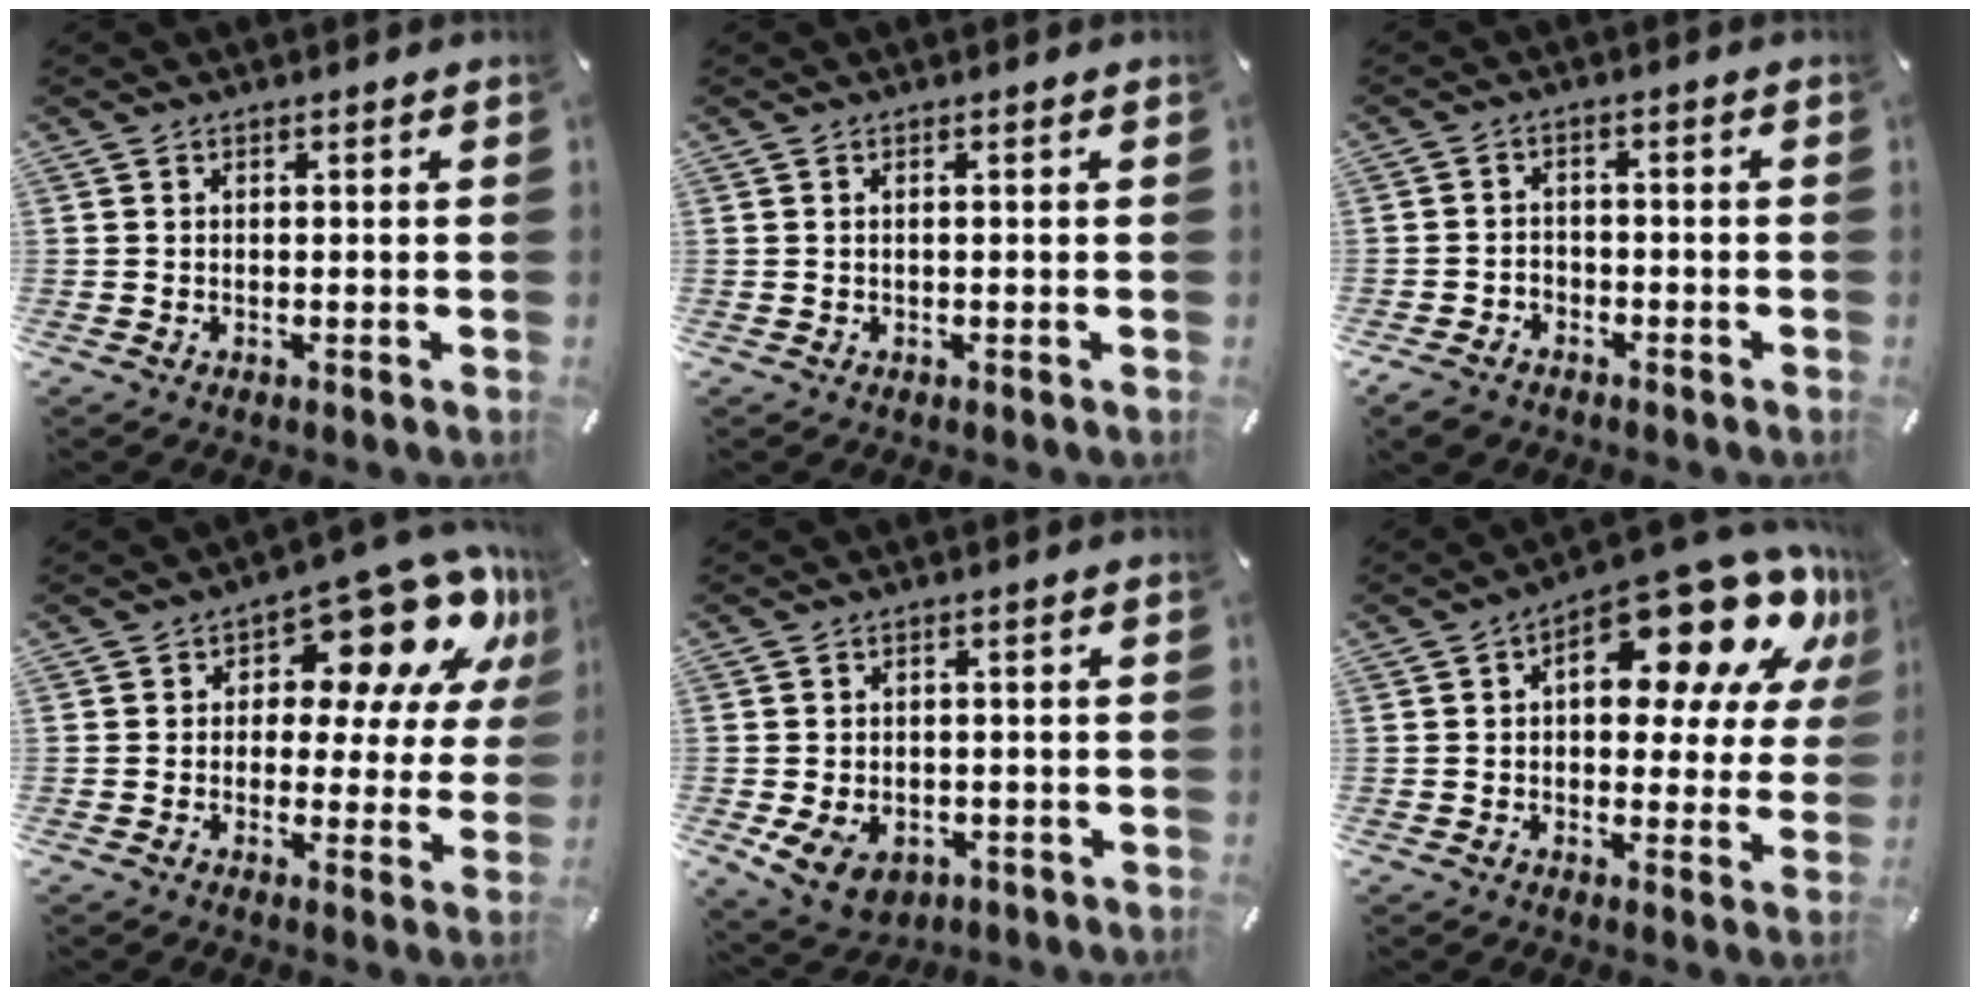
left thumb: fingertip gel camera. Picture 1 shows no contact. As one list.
[{"total": 0.6, "force": [-0.1, 0.1, 0.6], "torque": [-0.011, -0.001, -0.001]}, {"total": 4.8, "force": [-3.5, 2.9, 1.3], "torque": [-0.030, 0.019, -0.070]}, {"total": 16.5, "force": [9.5, 8.4, 10.6], "torque": [-0.141, -0.071, 0.163]}, {"total": 7.3, "force": [-2.4, 5.7, 3.9], "torque": [-0.081, 0.012, -0.042]}, {"total": 21.0, "force": [10.9, 9.5, 15.3], "torque": [-0.204, -0.081, 0.178]}]